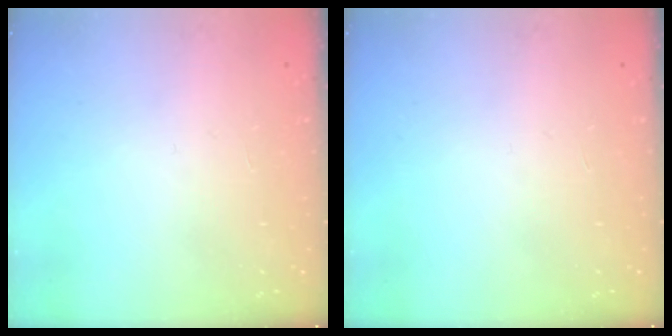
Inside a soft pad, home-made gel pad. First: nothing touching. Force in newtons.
{"total": 0.0}